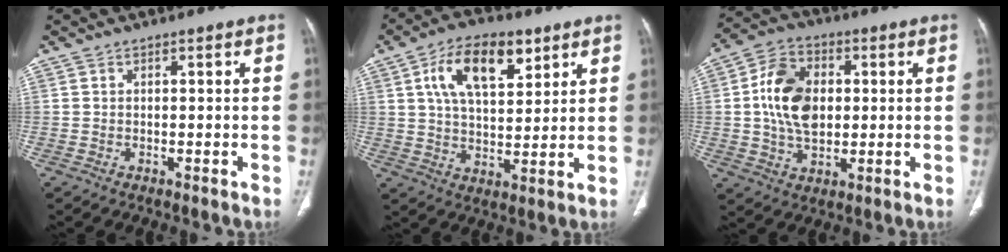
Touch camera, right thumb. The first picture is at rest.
{"total": 14.0, "force": [6.3, 7.1, 10.3], "torque": [-0.152, -0.013, 0.110]}
{"total": 13.0, "force": [1.1, 8.9, 9.4], "torque": [-0.154, 0.007, 0.019]}